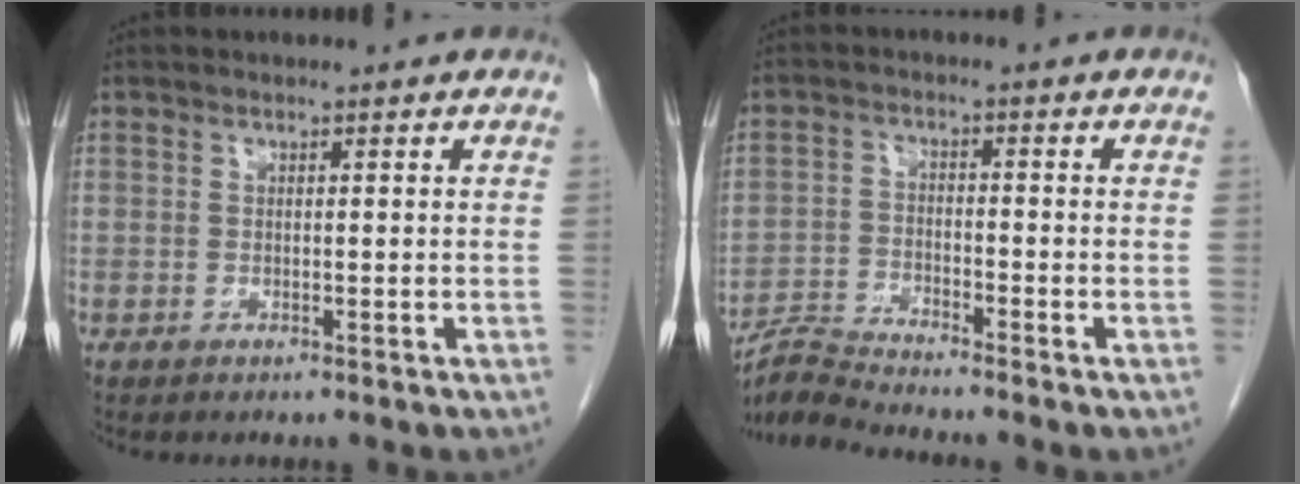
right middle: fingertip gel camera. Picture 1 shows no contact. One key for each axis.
{"total": 5.4, "fx": -5.1, "fy": -1.7, "fz": 0.2, "tx": -0.015, "ty": -0.014, "tz": -0.098}